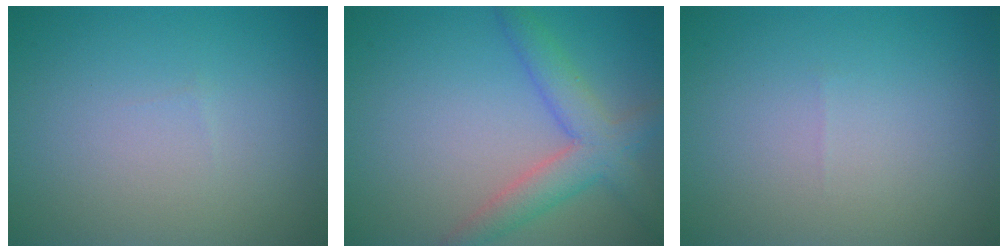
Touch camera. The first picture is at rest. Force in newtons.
{"total": 4.5, "press": 4.4, "slide": 0.2}
{"total": 0.0}